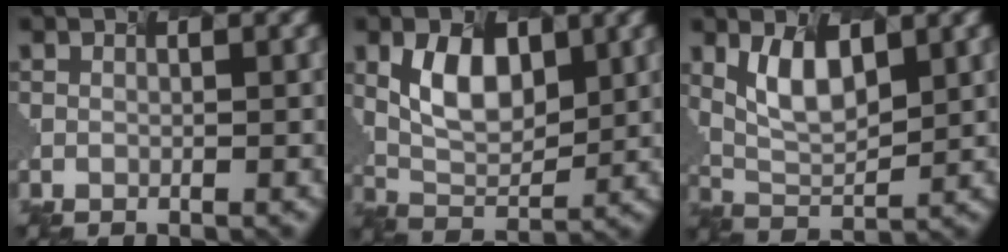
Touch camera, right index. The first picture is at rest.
{"total": 4.4, "force": [1.0, 2.7, 3.3], "torque": [-0.073, -0.004, 0.032]}
{"total": 3.8, "force": [1.3, 1.9, 3.1], "torque": [-0.074, -0.005, 0.041]}